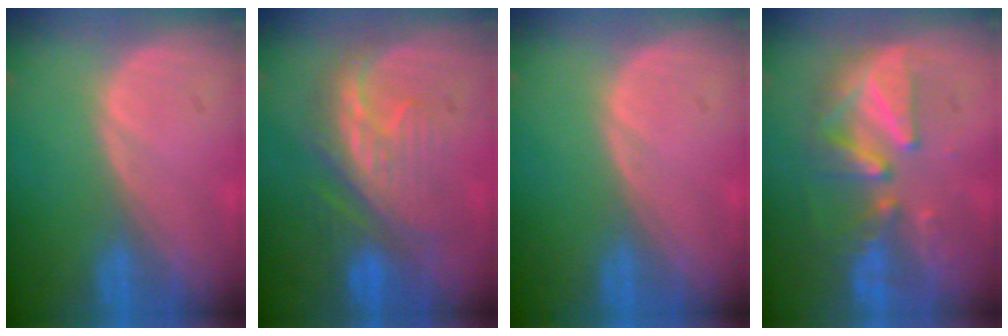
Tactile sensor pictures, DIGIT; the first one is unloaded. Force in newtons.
{"total": 8.4, "press": 8.1, "slide": 1.9}
{"total": 0.0}
{"total": 8.0, "press": 7.9, "slide": 1.5}